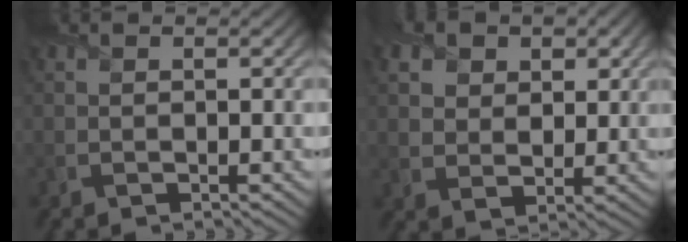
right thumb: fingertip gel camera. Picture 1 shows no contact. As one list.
[{"total": 5.5, "force": [2.6, 4.1, 2.6], "torque": [-0.074, -0.003, 0.040]}]